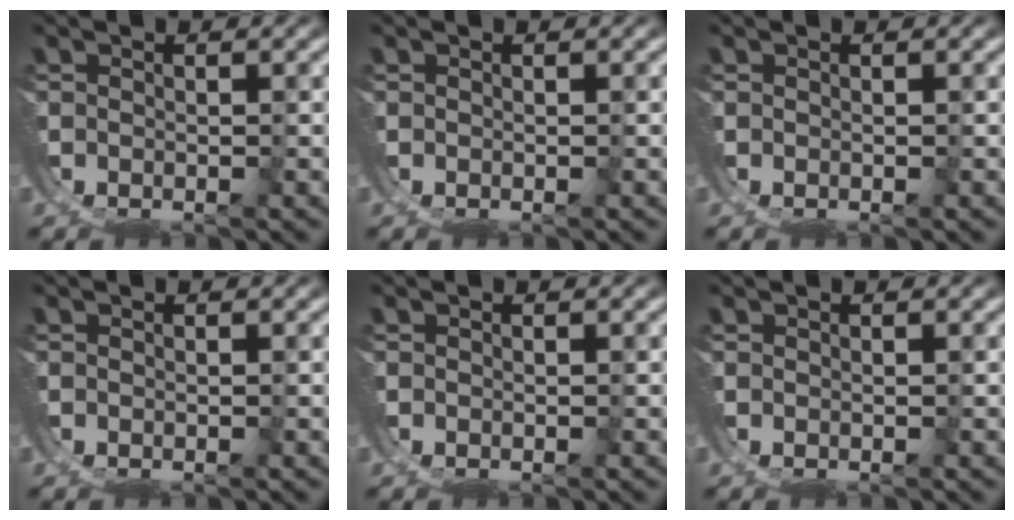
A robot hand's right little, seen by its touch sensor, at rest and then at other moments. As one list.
[{"total": 0.0}, {"total": 0.0}, {"total": 0.0}, {"total": 0.0}, {"total": 0.0}]